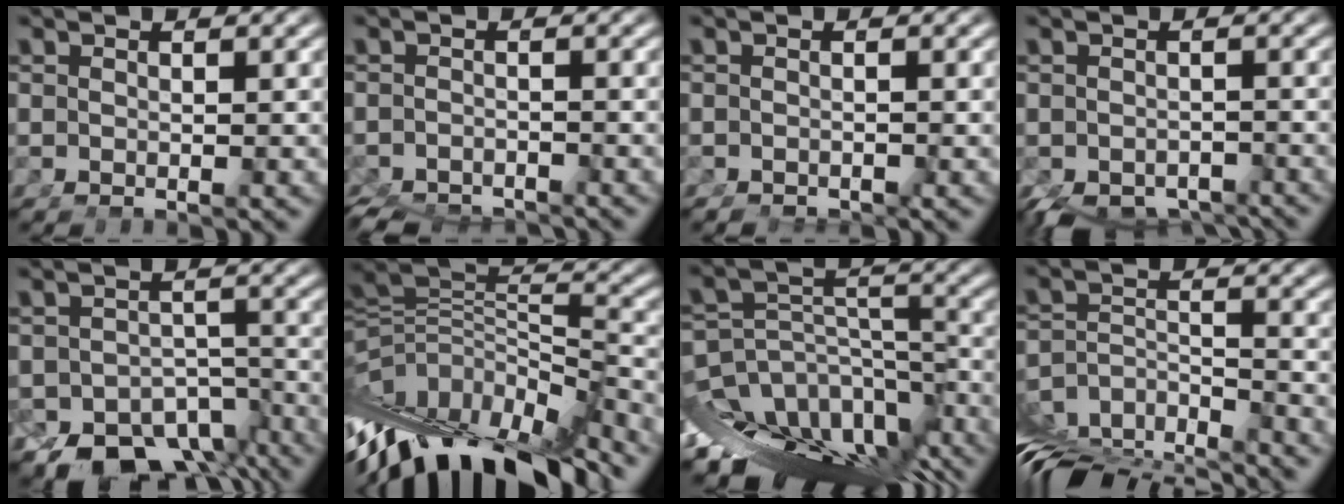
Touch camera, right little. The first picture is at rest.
{"total": 5.0, "force": [-4.7, 1.5, 0.8], "torque": [-0.013, -0.029, -0.065]}
{"total": 2.0, "force": [-1.9, 0.3, 0.2], "torque": [-0.003, -0.016, -0.023]}
{"total": 5.4, "force": [-4.4, 2.4, 2.1], "torque": [-0.031, -0.037, -0.052]}
{"total": 11.3, "force": [-6.9, 7.4, 5.1], "torque": [-0.074, -0.043, -0.094]}
{"total": 15.7, "force": [-4.5, 9.8, 11.5], "torque": [-0.203, -0.036, -0.064]}
{"total": 17.6, "force": [-6.8, 12.4, 10.5], "torque": [-0.172, -0.050, -0.096]}
{"total": 8.7, "force": [-5.3, 4.8, 4.8], "torque": [-0.089, -0.046, -0.075]}